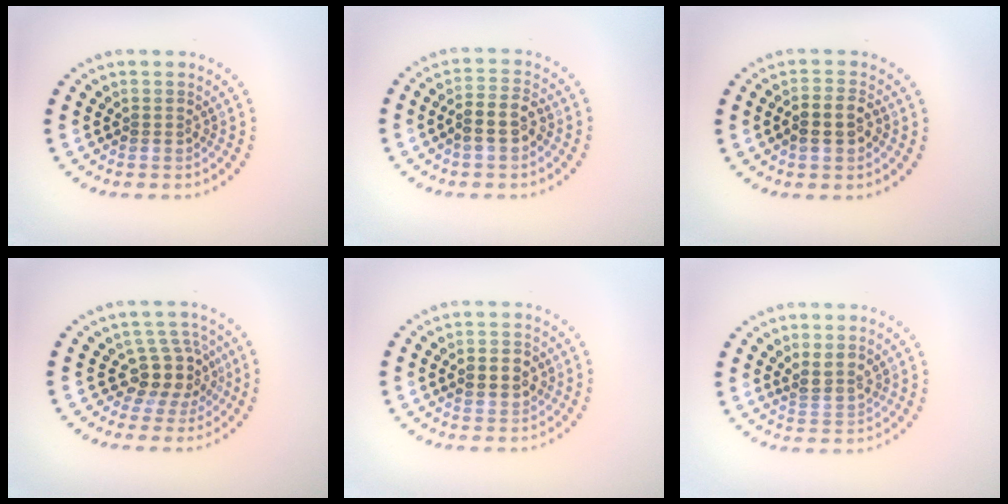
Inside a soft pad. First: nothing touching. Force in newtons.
{"total": 2.9, "press": 2.7, "slide": 1.0}
{"total": 2.6, "press": 2.6, "slide": 0.6}
{"total": 3.9, "press": 3.0, "slide": 2.4}
{"total": 2.4, "press": 2.4, "slide": 0.1}
{"total": 1.8, "press": 1.6, "slide": 1.0}